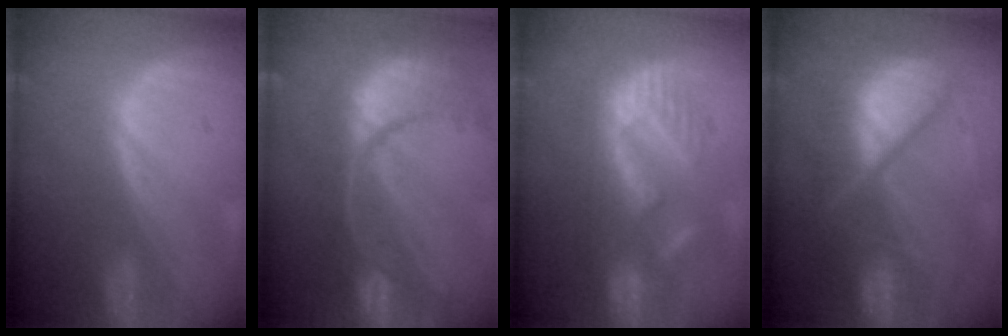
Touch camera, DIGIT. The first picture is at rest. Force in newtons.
{"total": 13.8, "press": 11.0, "slide": 8.5}
{"total": 9.0, "press": 8.9, "slide": 1.5}
{"total": 11.0, "press": 10.9, "slide": 1.1}